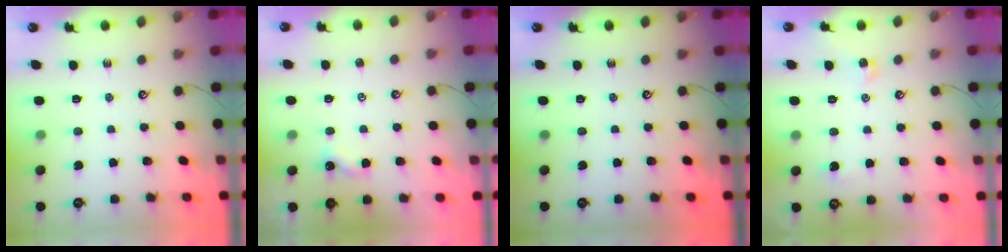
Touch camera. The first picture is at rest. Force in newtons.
{"total": 0.6, "press": 0.5, "slide": 0.2}
{"total": 0.0}
{"total": 1.5, "press": 1.4, "slide": 0.5}